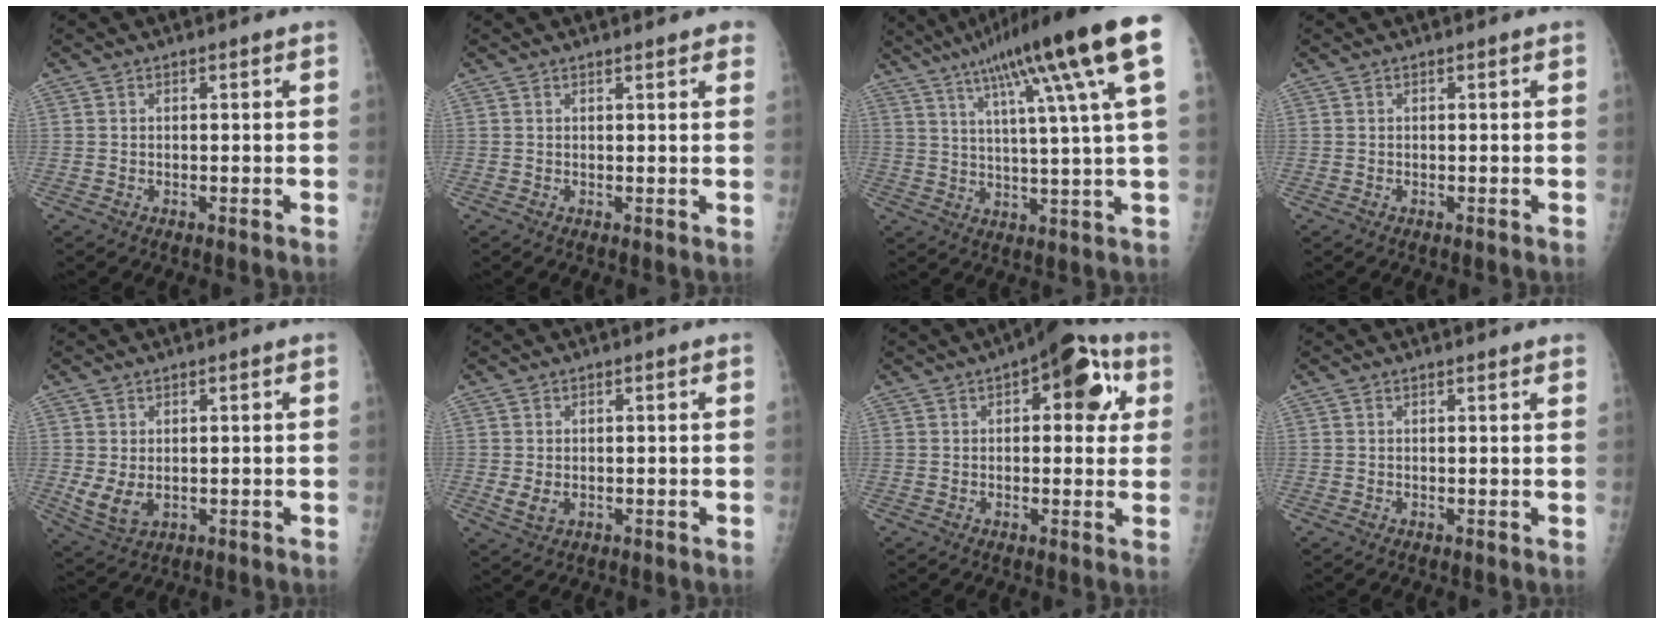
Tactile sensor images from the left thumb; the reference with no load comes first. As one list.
[{"total": 2.7, "force": [2.0, 0.6, 1.7], "torque": [-0.010, 0.002, 0.021]}, {"total": 21.0, "force": [9.9, 1.3, 18.5], "torque": [-0.280, 0.003, 0.141]}, {"total": 0.0}, {"total": 5.2, "force": [-0.2, 3.3, 4.0], "torque": [-0.082, -0.006, 0.006]}, {"total": 2.7, "force": [-0.3, 1.8, 2.0], "torque": [-0.041, -0.001, -0.002]}, {"total": 12.6, "force": [4.3, 6.0, 10.2], "torque": [-0.083, 0.010, 0.044]}, {"total": 1.6, "force": [1.4, 0.2, 0.7], "torque": [-0.006, 0.000, 0.015]}]